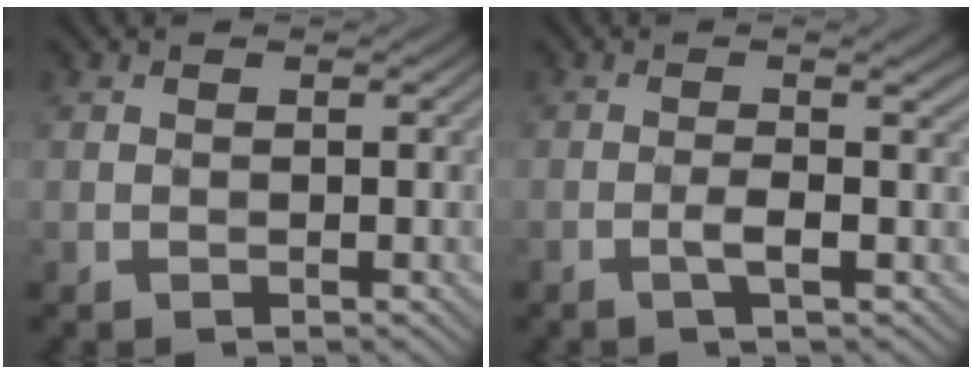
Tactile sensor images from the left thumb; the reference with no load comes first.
{"total": 3.4, "force": [-0.7, 0.2, 3.3], "torque": [-0.055, 0.008, -0.018]}